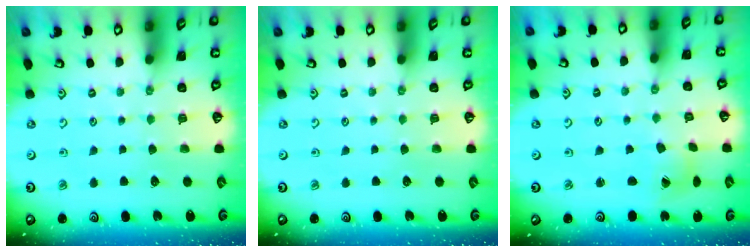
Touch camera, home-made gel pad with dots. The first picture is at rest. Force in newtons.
{"total": 0.0}
{"total": 3.0, "press": 3.0, "slide": 0.4}